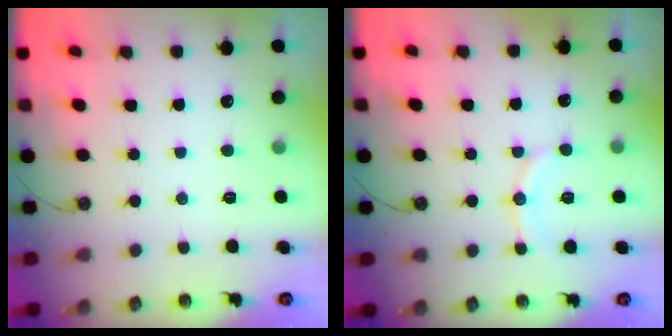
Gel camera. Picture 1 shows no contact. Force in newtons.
{"total": 9.6, "press": 9.2, "slide": 2.8}